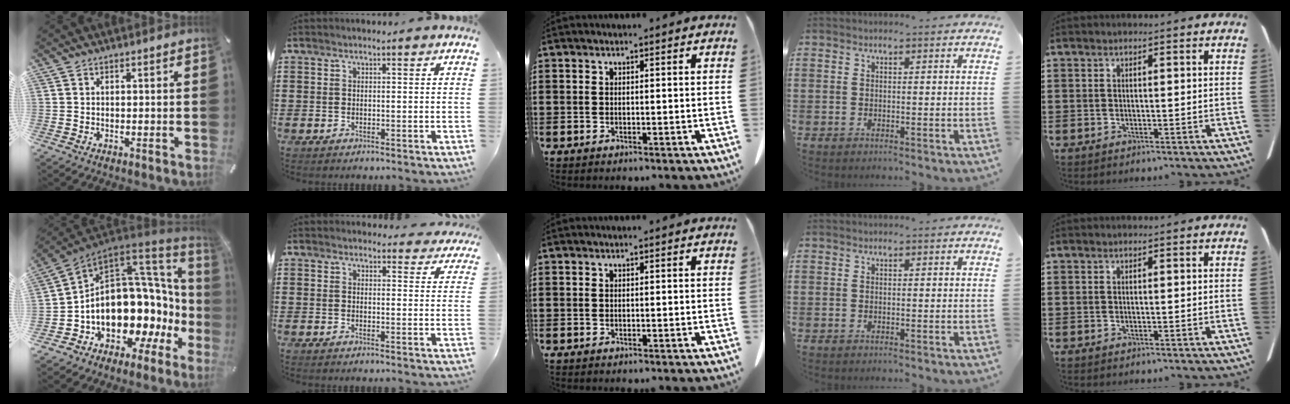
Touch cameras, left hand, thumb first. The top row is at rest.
{"thumb": {"total": 18.4, "force": [-2.2, 11.8, 13.9], "torque": [-0.232, -0.056, -0.013]}, "index": {"total": 2.8, "force": [2.7, 0.6, 0.5], "torque": [-0.002, -0.015, 0.047]}}